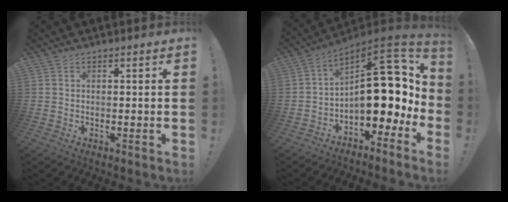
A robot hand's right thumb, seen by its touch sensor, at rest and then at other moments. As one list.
[{"total": 19.6, "force": [2.1, 10.3, 16.5], "torque": [-0.220, -0.020, 0.043]}]